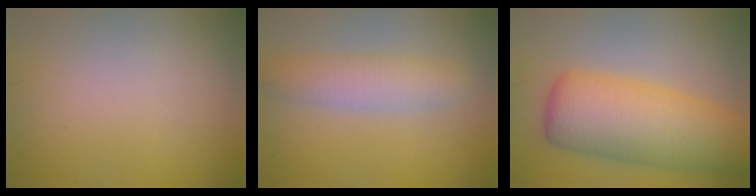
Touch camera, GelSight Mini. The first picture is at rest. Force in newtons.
{"total": 3.5, "press": 3.5, "slide": 0.1}
{"total": 9.2, "press": 9.2, "slide": 0.4}